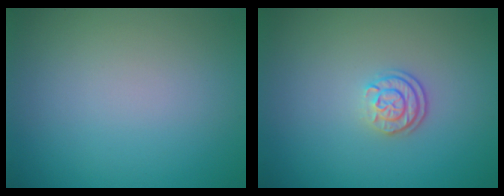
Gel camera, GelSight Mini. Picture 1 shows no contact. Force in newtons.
{"total": 2.2, "press": 1.8, "slide": 1.3}